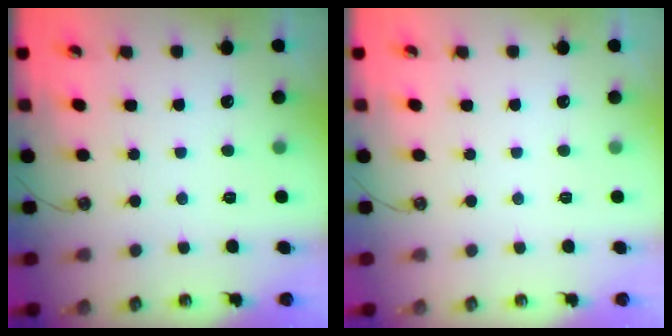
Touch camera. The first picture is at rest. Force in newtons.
{"total": 0.0}